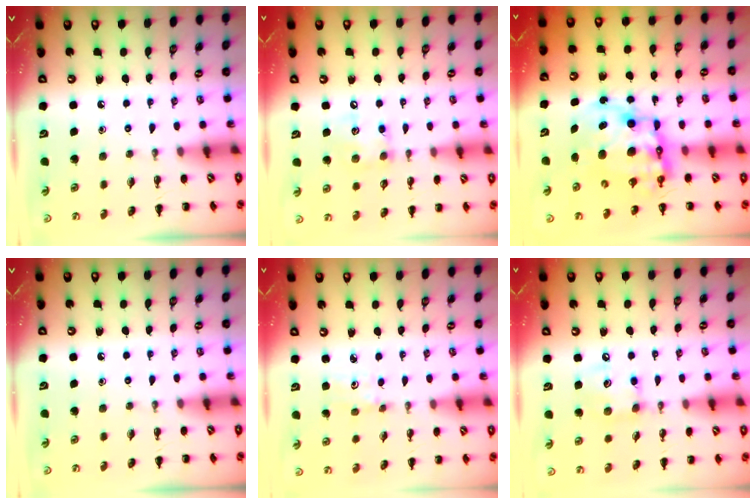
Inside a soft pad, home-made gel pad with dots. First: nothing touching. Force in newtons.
{"total": 8.2, "press": 8.2, "slide": 0.9}
{"total": 12.8, "press": 12.4, "slide": 3.2}
{"total": 0.0}
{"total": 2.7, "press": 2.6, "slide": 0.8}
{"total": 7.8, "press": 7.8, "slide": 0.6}